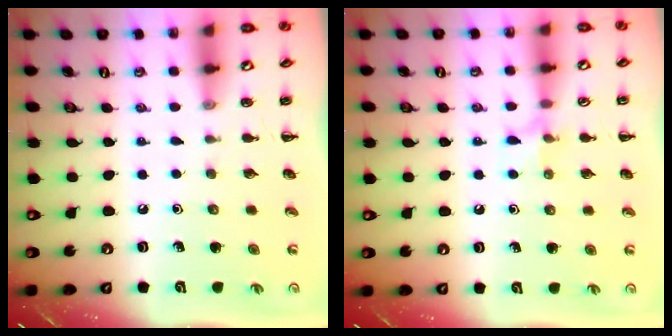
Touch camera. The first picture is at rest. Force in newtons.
{"total": 6.2, "press": 6.0, "slide": 1.2}